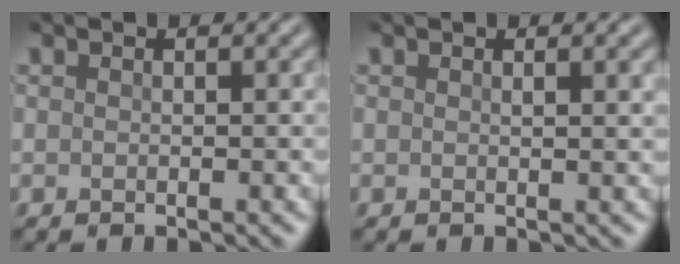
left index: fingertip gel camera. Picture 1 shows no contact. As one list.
[{"total": 1.4, "force": [0.6, 0.4, 1.2], "torque": [-0.009, 0.001, 0.007]}]